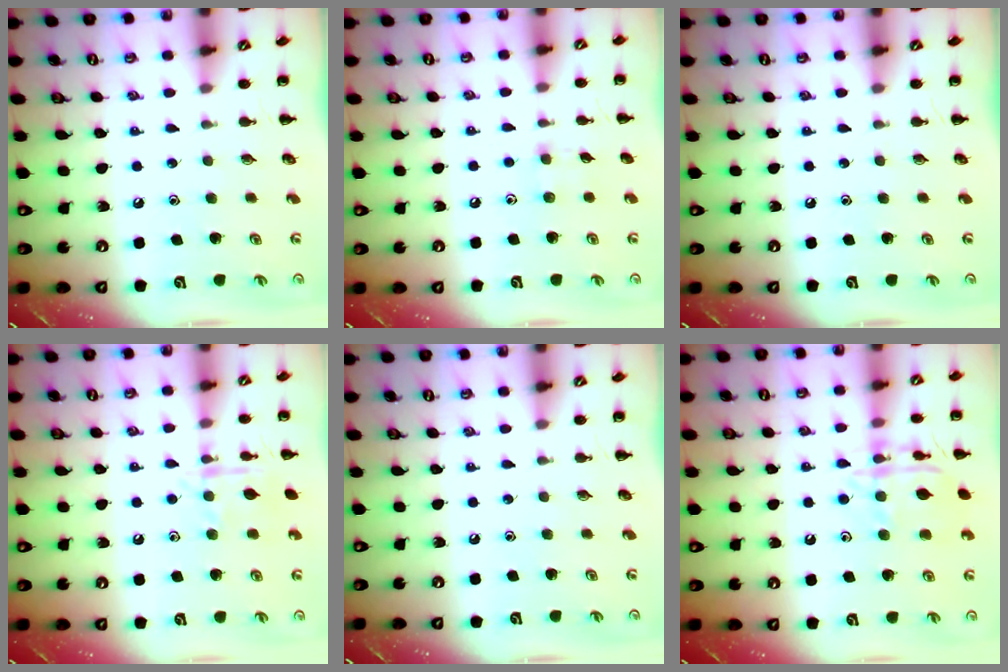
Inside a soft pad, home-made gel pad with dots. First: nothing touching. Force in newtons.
{"total": 3.6, "press": 3.4, "slide": 1.3}
{"total": 0.0}
{"total": 10.4, "press": 10.4, "slide": 0.6}
{"total": 0.0}
{"total": 13.6, "press": 13.6, "slide": 0.8}